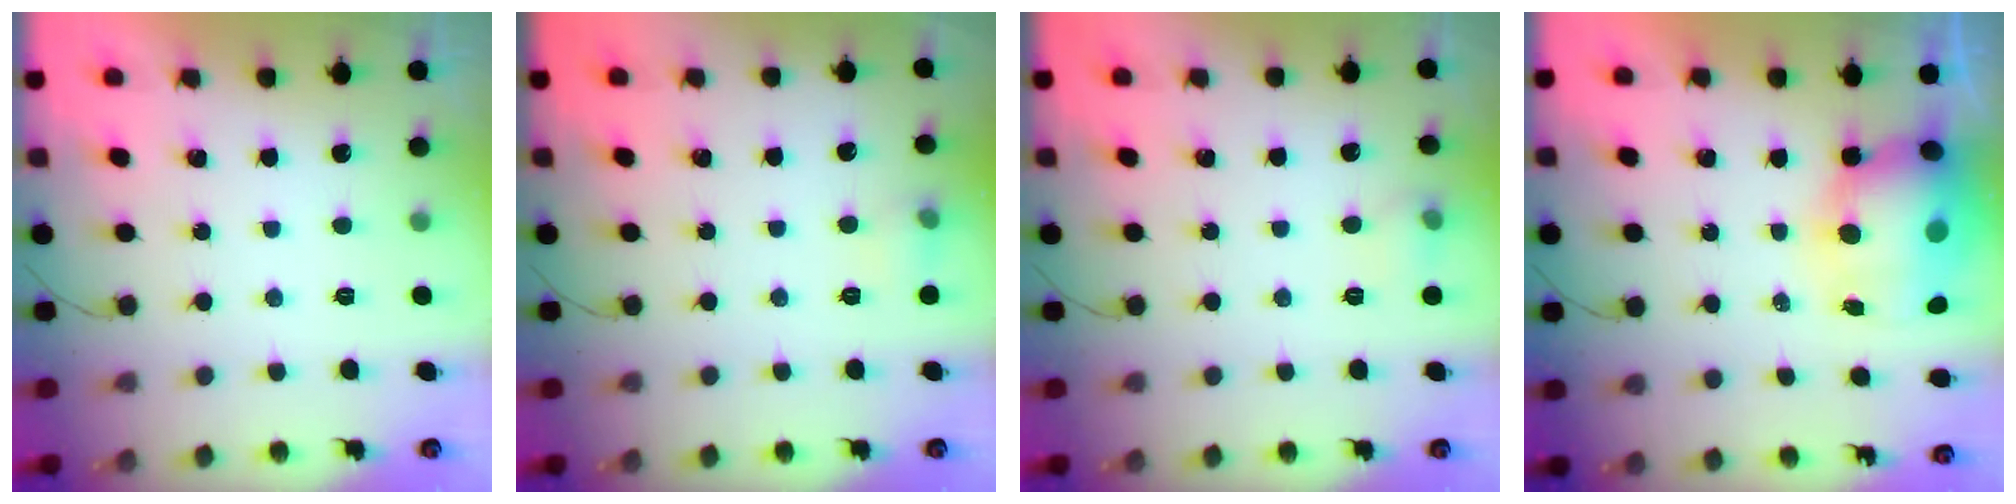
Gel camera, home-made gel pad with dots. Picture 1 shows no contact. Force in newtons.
{"total": 5.7, "press": 5.3, "slide": 2.0}
{"total": 5.3, "press": 5.0, "slide": 1.7}
{"total": 17.1, "press": 15.0, "slide": 8.2}